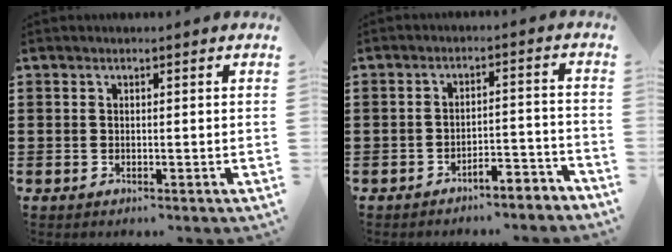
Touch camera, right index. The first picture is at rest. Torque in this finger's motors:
{"motor_torque": [-0.80, 1.33, -0.08, -0.06]}